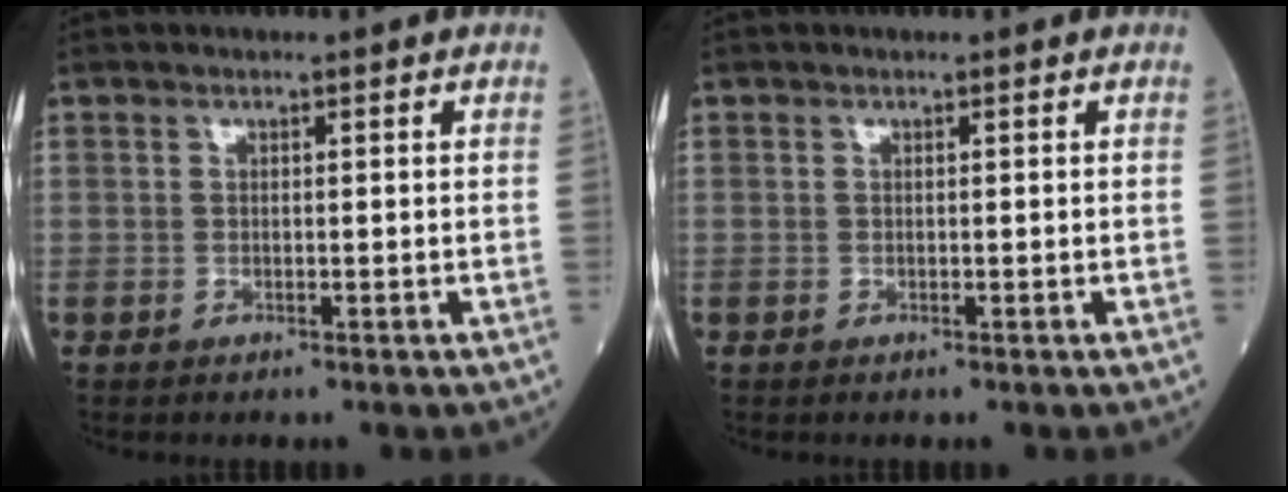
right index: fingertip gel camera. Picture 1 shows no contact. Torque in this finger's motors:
{"motor_torque": [0.20, 0.12, 0.05, 0.02]}